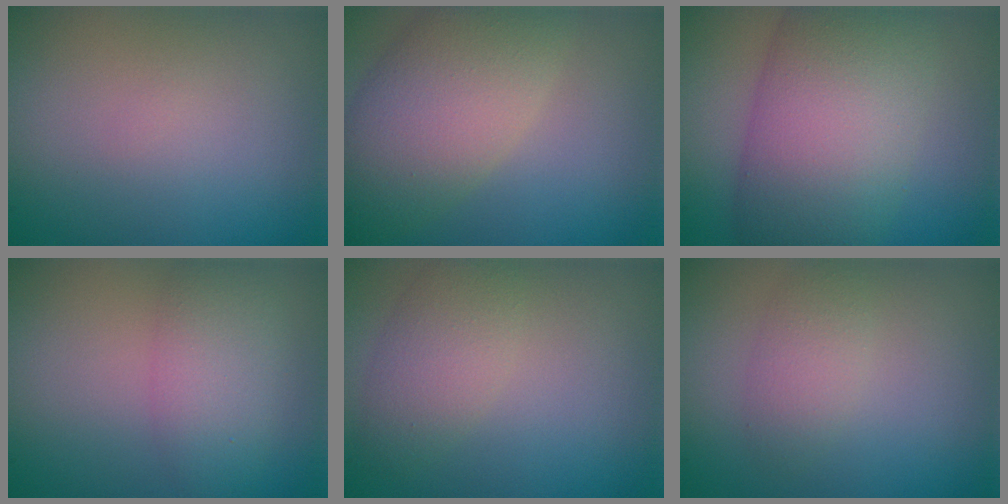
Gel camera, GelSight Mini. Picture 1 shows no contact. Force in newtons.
{"total": 7.3, "press": 7.3, "slide": 0.5}
{"total": 10.2, "press": 10.2, "slide": 0.4}
{"total": 3.6, "press": 3.6, "slide": 0.1}
{"total": 3.1, "press": 3.1, "slide": 0.1}
{"total": 1.9, "press": 1.9, "slide": 0.1}